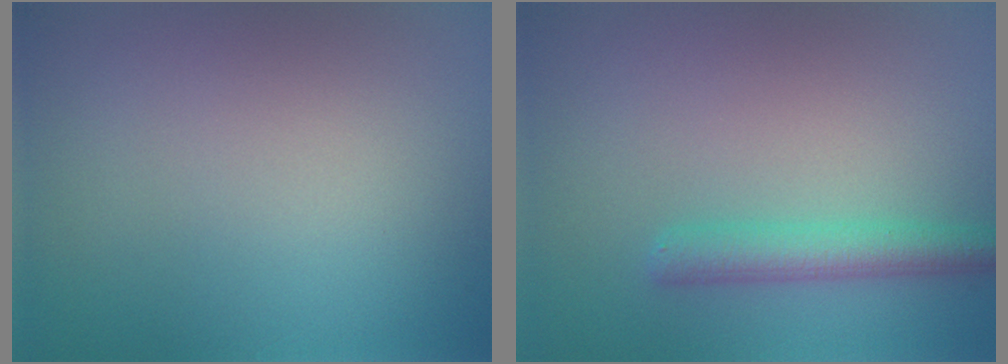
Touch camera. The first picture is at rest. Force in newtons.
{"total": 2.9, "press": 2.9, "slide": 0.2}